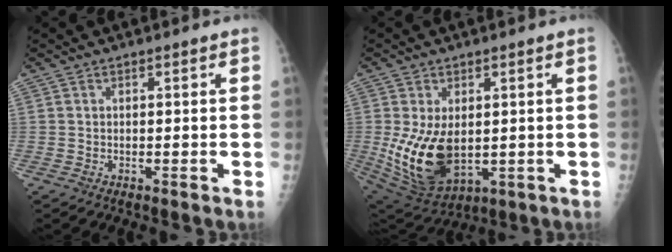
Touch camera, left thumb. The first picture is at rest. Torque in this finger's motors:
{"motor_torque": [0.56, 0.71, 1.81, 0.04, 0.39]}